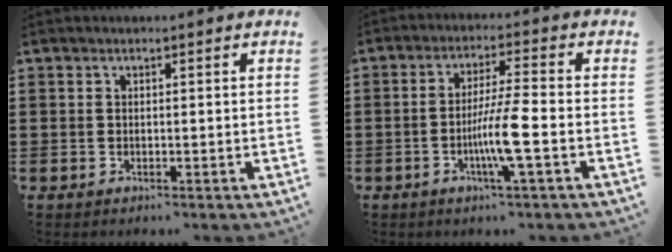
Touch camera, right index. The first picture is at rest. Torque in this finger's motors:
{"motor_torque": [2.14, 0.00, 0.28, 0.12]}